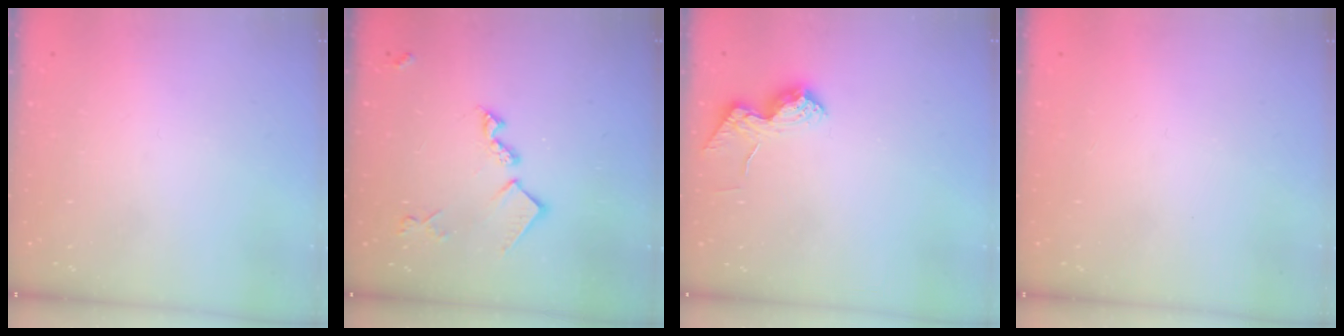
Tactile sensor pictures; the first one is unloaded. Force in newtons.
{"total": 13.9, "press": 13.9, "slide": 0.2}
{"total": 13.8, "press": 13.7, "slide": 0.7}
{"total": 0.9, "press": 0.9, "slide": 0.1}